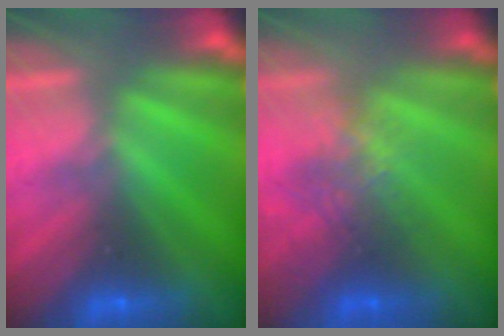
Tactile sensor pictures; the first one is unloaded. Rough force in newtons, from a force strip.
{"total": 2.9}